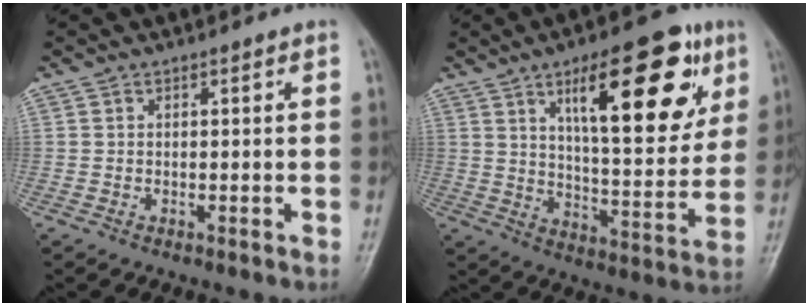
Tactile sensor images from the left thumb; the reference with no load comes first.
{"total": 21.4, "force": [9.7, 7.7, 17.5], "torque": [-0.210, -0.033, 0.148]}